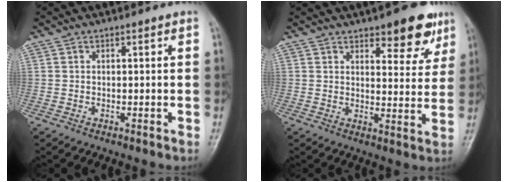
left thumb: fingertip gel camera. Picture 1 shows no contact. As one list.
[{"total": 9.7, "force": [6.3, 3.9, 6.3], "torque": [-0.046, -0.033, 0.082]}]